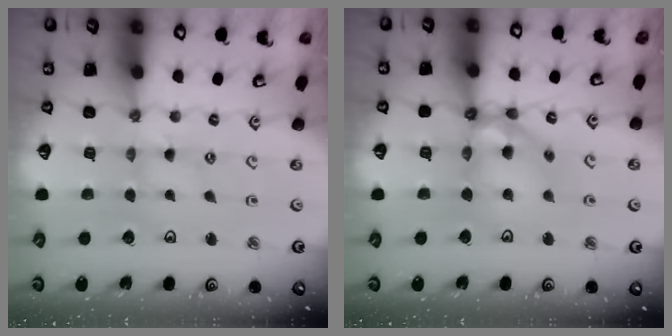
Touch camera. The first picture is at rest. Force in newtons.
{"total": 12.1, "press": 12.0, "slide": 1.7}